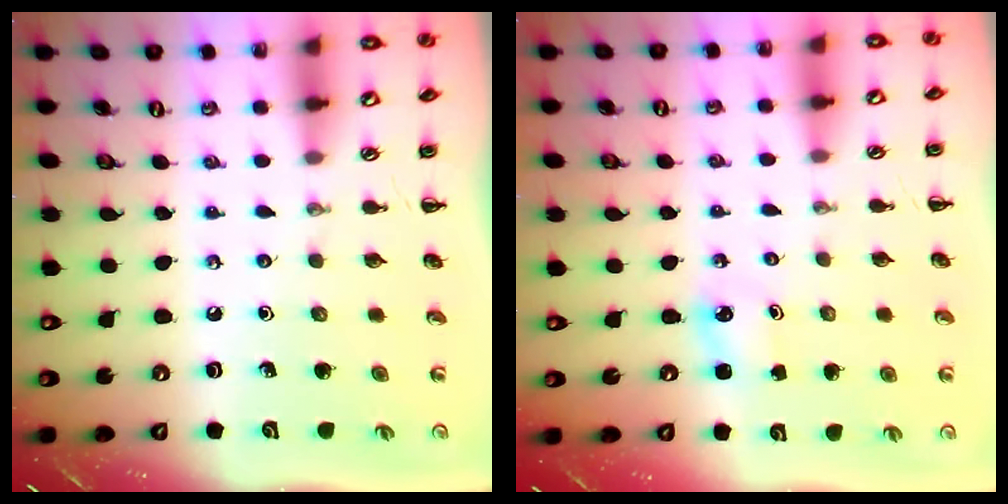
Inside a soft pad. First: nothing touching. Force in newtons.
{"total": 1.5, "press": 1.5, "slide": 0.3}